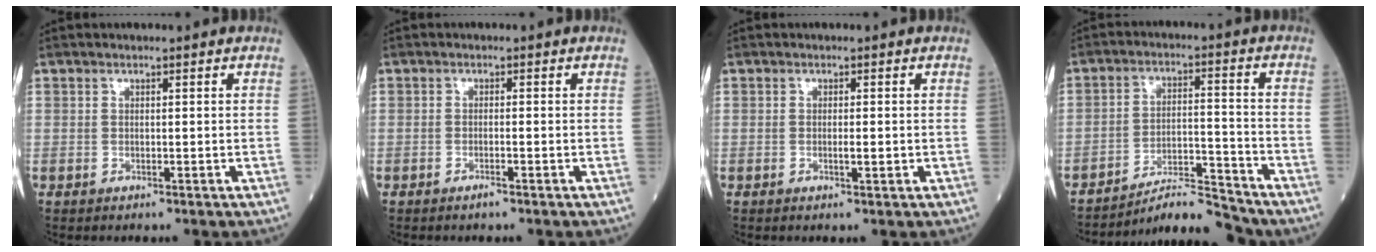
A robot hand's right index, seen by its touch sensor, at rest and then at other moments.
{"total": 1.5, "force": [-1.0, 0.3, 1.1], "torque": [-0.026, -0.002, -0.017]}
{"total": 1.7, "force": [-0.3, 0.5, 1.6], "torque": [-0.034, -0.002, -0.003]}
{"total": 14.2, "force": [-13.5, 1.2, 4.4], "torque": [-0.072, 0.029, -0.227]}